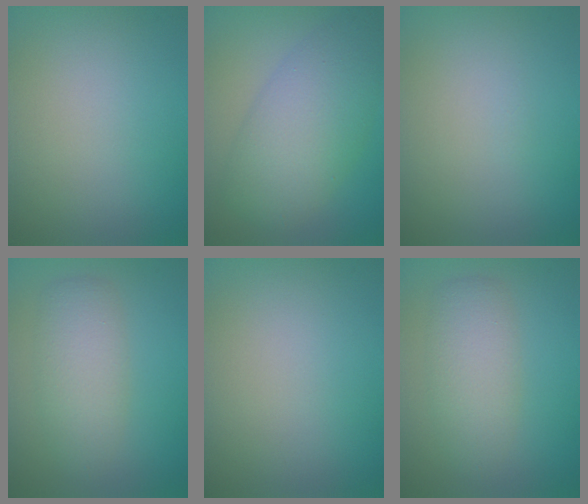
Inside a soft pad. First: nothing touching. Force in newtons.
{"total": 7.4, "press": 7.4, "slide": 0.1}
{"total": 0.0}
{"total": 3.8, "press": 3.8, "slide": 0.1}
{"total": 0.0}
{"total": 3.8, "press": 3.8, "slide": 0.1}